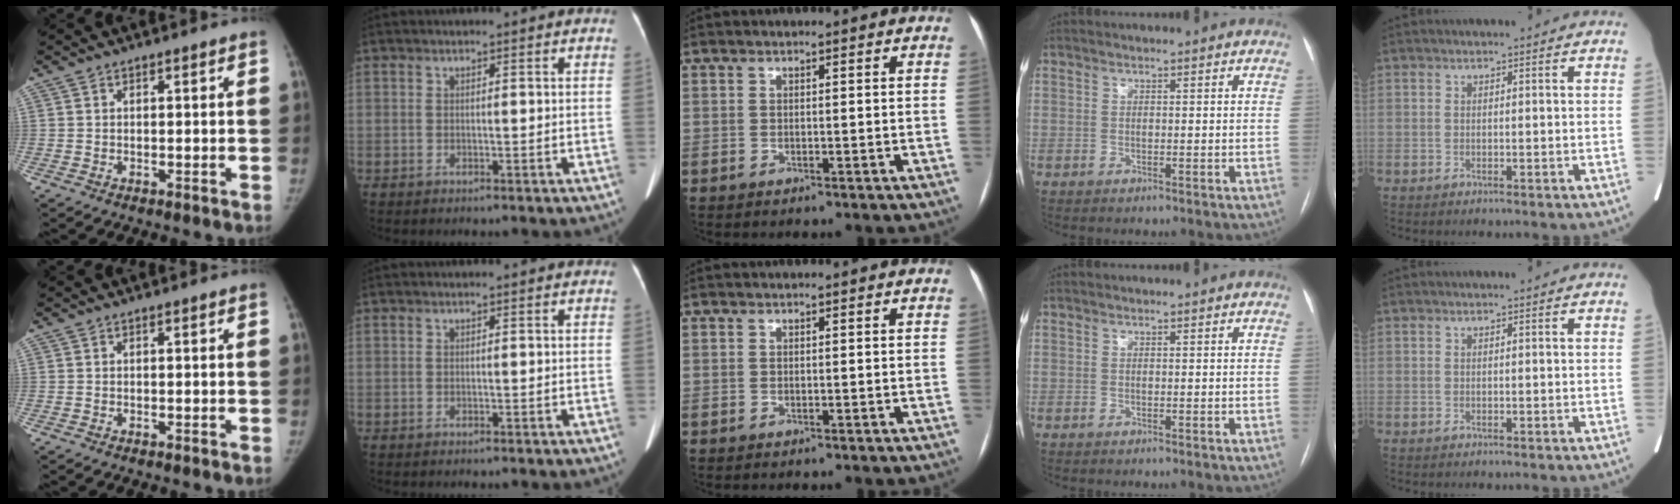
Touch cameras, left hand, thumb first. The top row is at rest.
{}